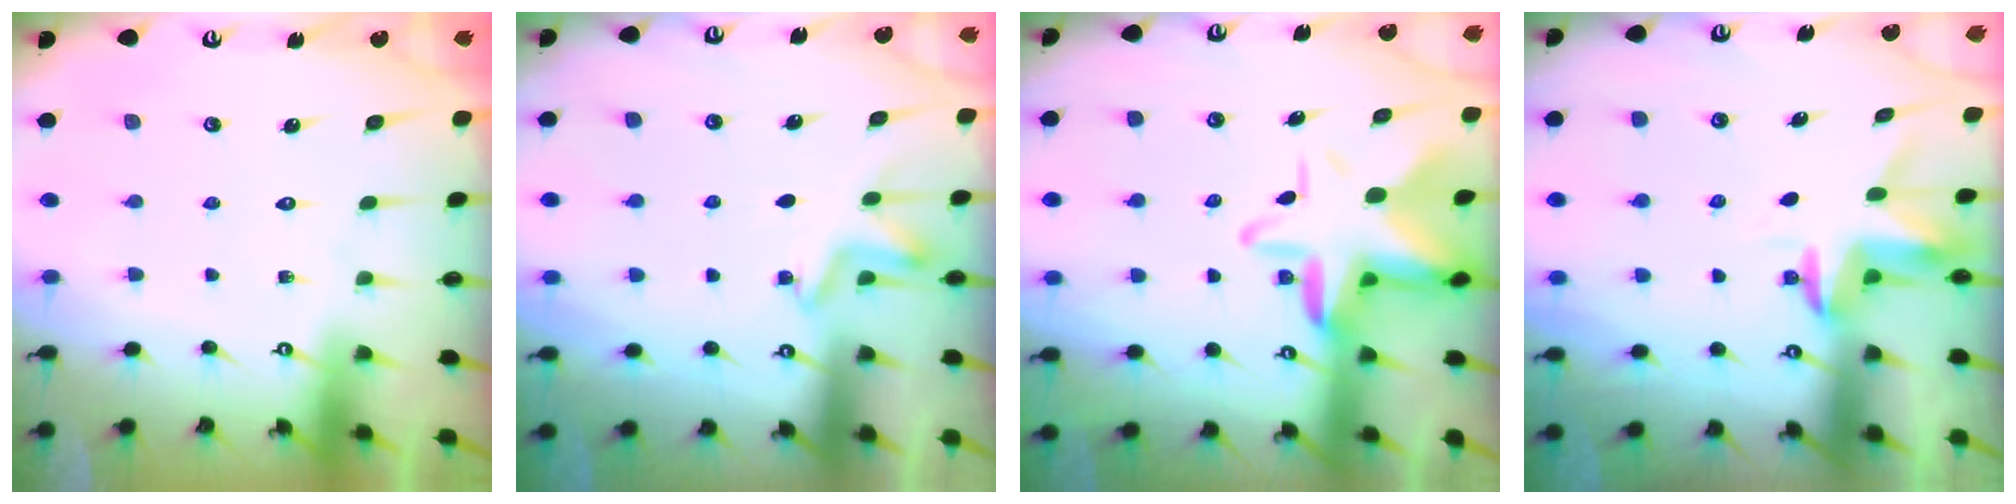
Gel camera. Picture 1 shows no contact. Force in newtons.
{"total": 2.4, "press": 2.2, "slide": 1.1}
{"total": 11.3, "press": 11.1, "slide": 2.2}
{"total": 3.4, "press": 3.4, "slide": 0.2}